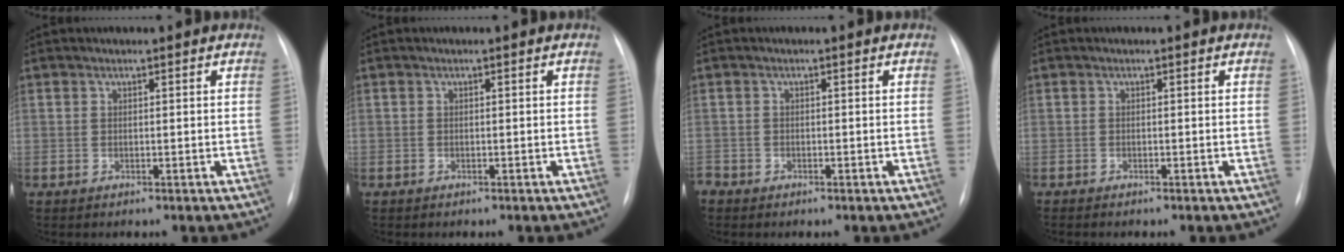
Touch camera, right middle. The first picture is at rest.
{"total": 0.0}
{"total": 1.7, "force": [-1.2, 1.2, 0.4], "torque": [-0.008, 0.003, -0.020]}
{"total": 1.4, "force": [-1.2, 0.3, 0.8], "torque": [-0.013, -0.003, -0.013]}